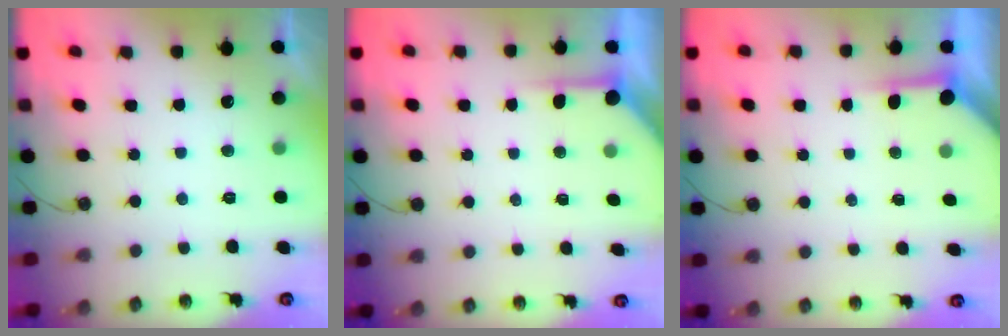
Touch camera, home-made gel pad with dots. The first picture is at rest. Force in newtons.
{"total": 4.0, "press": 3.9, "slide": 0.4}
{"total": 3.6, "press": 3.6, "slide": 0.5}